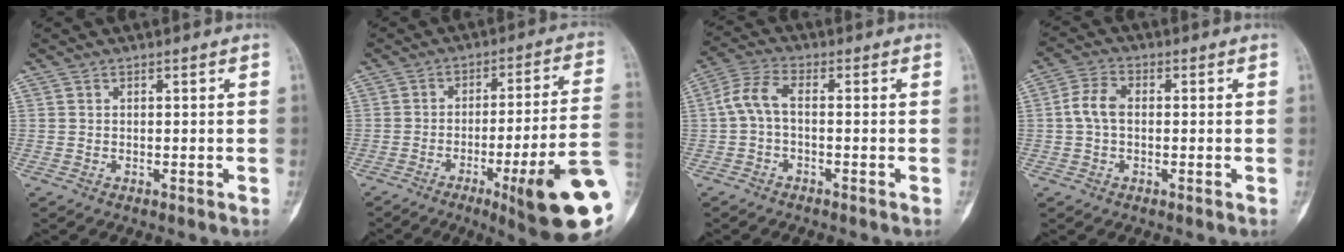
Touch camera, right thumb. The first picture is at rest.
{"total": 20.5, "force": [-7.1, 2.2, 19.1], "torque": [-0.215, 0.012, -0.098]}
{"total": 5.3, "force": [-0.6, 2.4, 4.7], "torque": [-0.108, 0.020, -0.021]}
{"total": 5.3, "force": [0.1, 3.5, 4.0], "torque": [-0.083, 0.016, -0.004]}